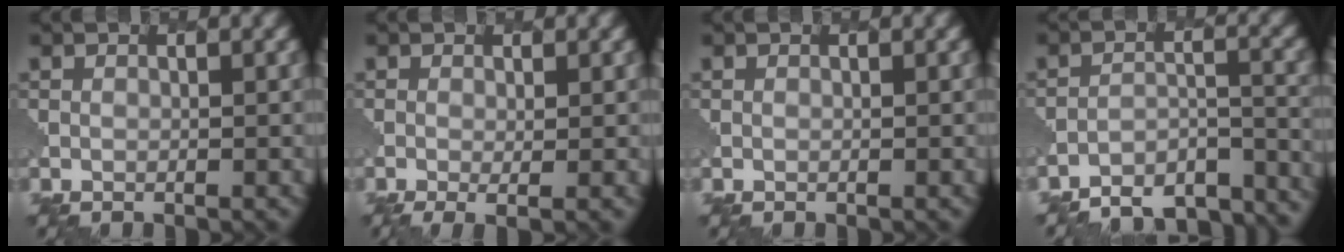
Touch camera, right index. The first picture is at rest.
{"total": 2.5, "force": [-0.5, 0.6, 2.3], "torque": [-0.040, -0.008, -0.006]}
{"total": 0.0}
{"total": 9.6, "force": [-9.1, 2.5, 2.0], "torque": [-0.030, 0.002, -0.115]}